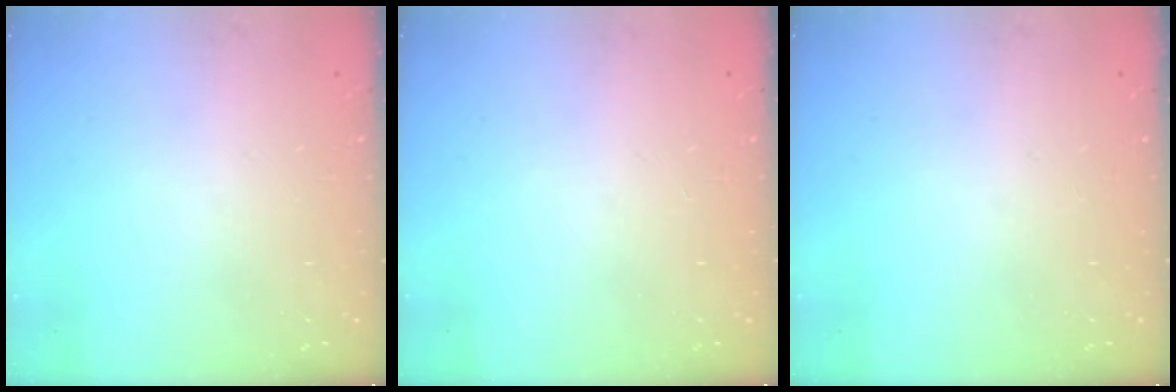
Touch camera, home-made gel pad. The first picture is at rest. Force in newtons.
{"total": 9.6, "press": 2.1, "slide": 9.4}
{"total": 0.0}